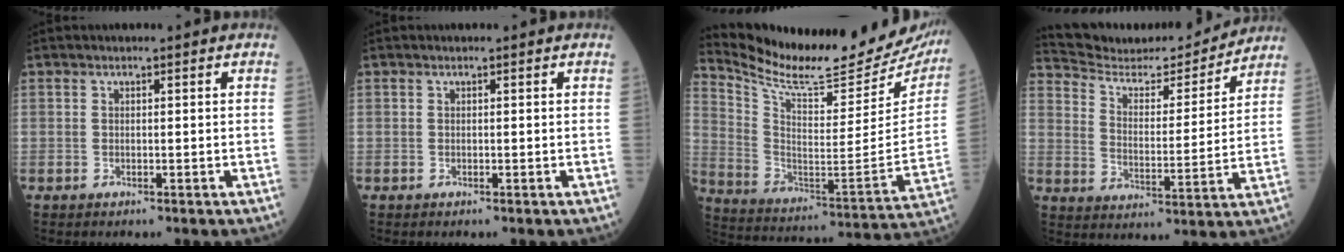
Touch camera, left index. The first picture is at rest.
{"total": 0.0}
{"total": 24.7, "force": [23.0, 3.2, 8.6], "torque": [-0.161, -0.099, 0.330]}
{"total": 16.5, "force": [16.0, 1.8, 3.8], "torque": [-0.068, -0.015, 0.245]}